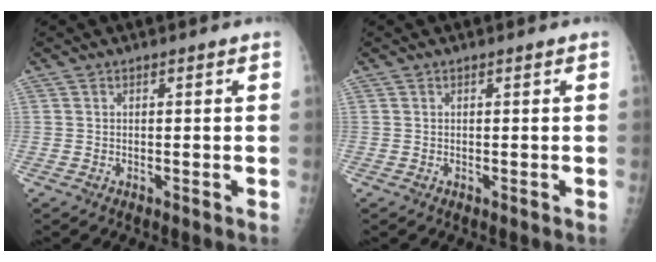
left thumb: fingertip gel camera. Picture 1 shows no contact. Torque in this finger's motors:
{"motor_torque": [0.00, 0.00, -0.07, -0.07, 0.00]}